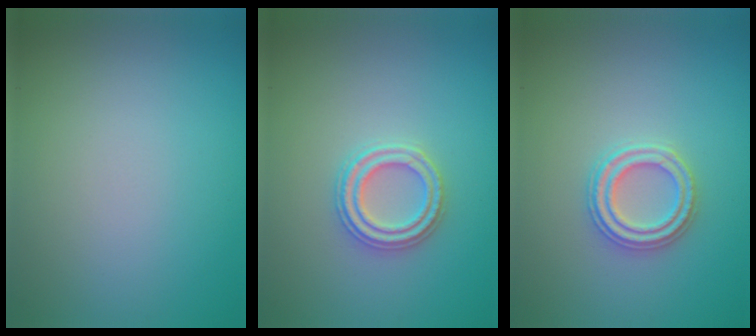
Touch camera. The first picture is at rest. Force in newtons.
{"total": 2.6, "press": 2.6, "slide": 0.4}
{"total": 2.6, "press": 2.6, "slide": 0.4}